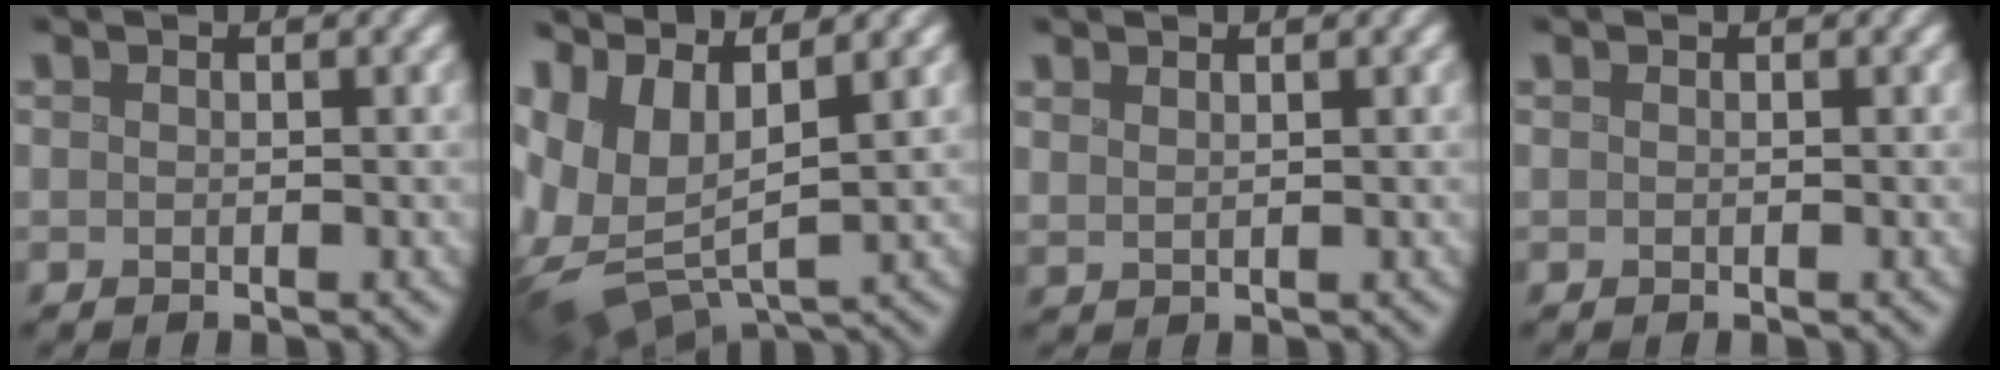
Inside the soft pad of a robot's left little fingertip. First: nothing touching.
{"total": 7.0, "force": [1.5, 3.5, 5.8], "torque": [-0.133, -0.009, 0.034]}
{"total": 0.9, "force": [0.9, 0.1, 0.2], "torque": [-0.008, 0.002, 0.023]}
{"total": 0.0}